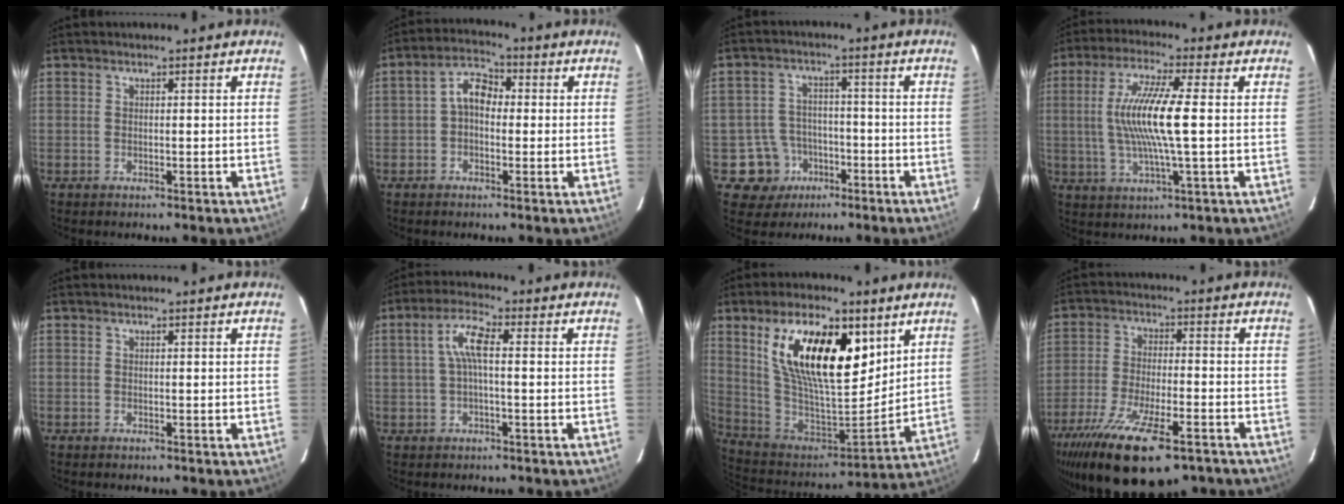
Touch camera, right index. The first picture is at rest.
{"total": 5.1, "force": [-0.3, 3.5, 3.7], "torque": [-0.068, 0.021, -0.010]}
{"total": 7.8, "force": [-3.8, 6.8, 0.4], "torque": [-0.026, 0.030, -0.050]}
{"total": 12.1, "force": [0.2, 0.8, 12.0], "torque": [-0.232, -0.002, 0.005]}
{"total": 0.0}
{"total": 5.4, "force": [0.3, 1.2, 5.2], "torque": [-0.105, 0.014, 0.006]}
{"total": 23.0, "force": [10.1, 10.2, 17.9], "torque": [-0.338, 0.014, 0.191]}
{"total": 21.0, "force": [-13.8, 6.8, 14.2], "torque": [-0.282, -0.065, -0.226]}